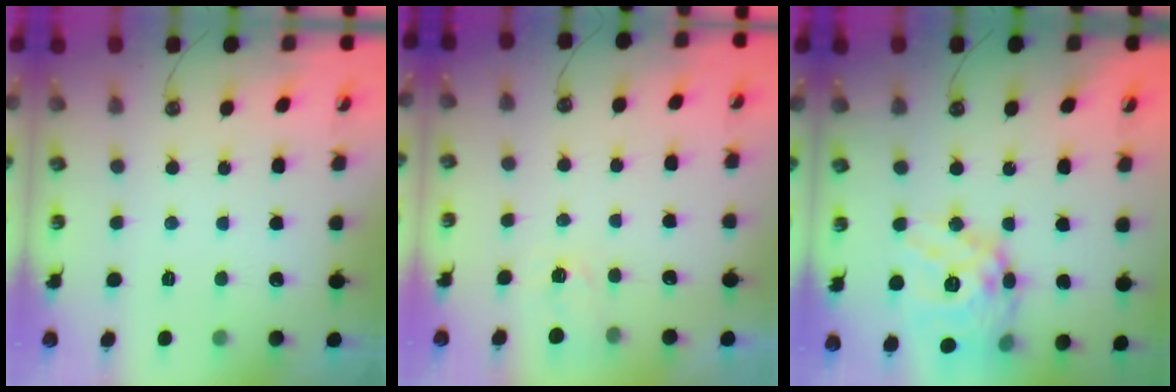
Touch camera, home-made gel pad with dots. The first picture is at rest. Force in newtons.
{"total": 2.9, "press": 2.9, "slide": 0.5}
{"total": 18.9, "press": 18.8, "slide": 1.6}